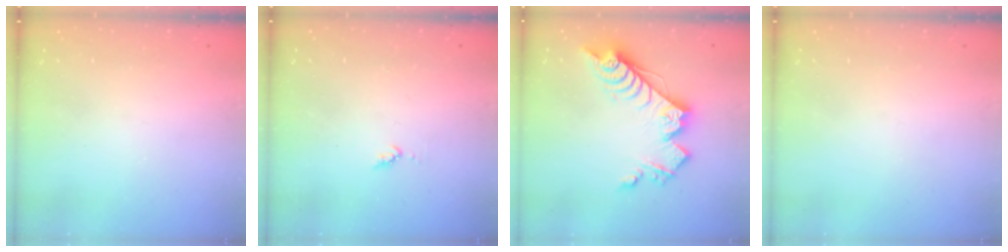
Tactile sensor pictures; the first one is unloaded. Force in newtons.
{"total": 4.4, "press": 4.3, "slide": 0.4}
{"total": 16.7, "press": 16.7, "slide": 0.3}
{"total": 0.0}